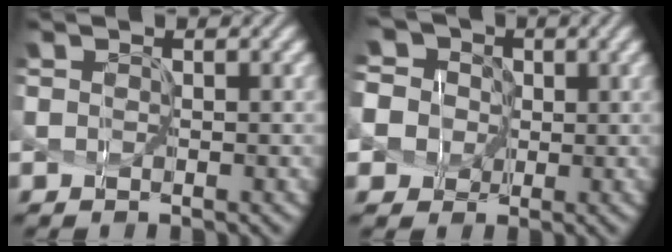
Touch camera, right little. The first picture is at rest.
{"total": 6.4, "force": [-0.4, 5.9, 2.4], "torque": [-0.069, 0.029, -0.037]}